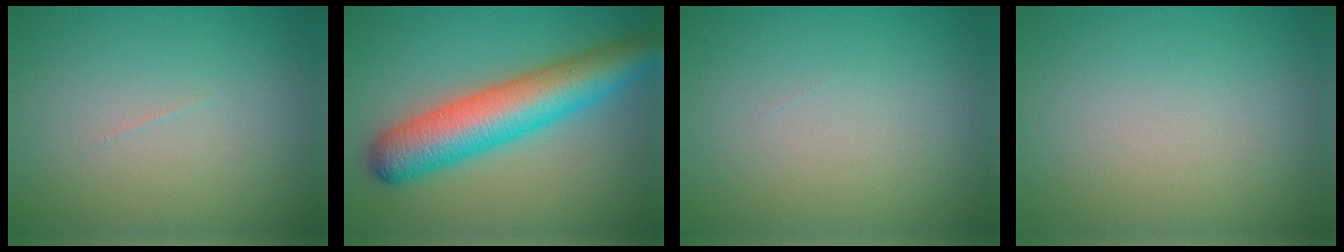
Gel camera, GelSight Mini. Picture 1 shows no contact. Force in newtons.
{"total": 9.0, "press": 9.0, "slide": 0.2}
{"total": 0.0}
{"total": 0.0}